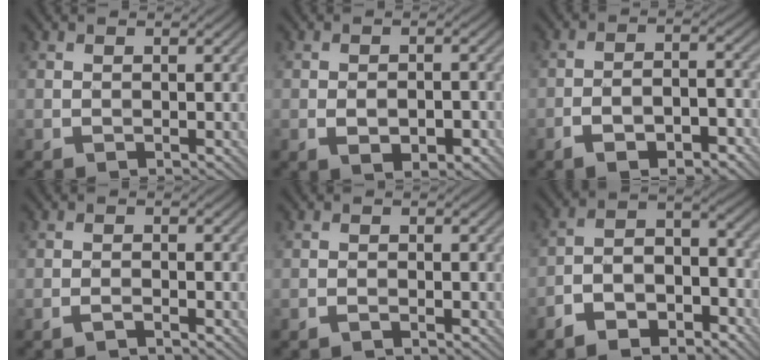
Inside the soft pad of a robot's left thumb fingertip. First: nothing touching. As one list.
[{"total": 4.3, "force": [-1.7, 2.2, 3.3], "torque": [-0.052, -0.003, -0.024]}, {"total": 6.2, "force": [-3.6, 2.3, 4.5], "torque": [-0.074, 0.003, -0.056]}, {"total": 1.3, "force": [-1.0, 0.1, 0.7], "torque": [-0.015, 0.003, -0.023]}, {"total": 0.8, "force": [-0.6, 0.0, 0.5], "torque": [-0.008, 0.002, -0.013]}, {"total": 7.4, "force": [-5.1, 3.5, 4.1], "torque": [-0.067, 0.000, -0.105]}]